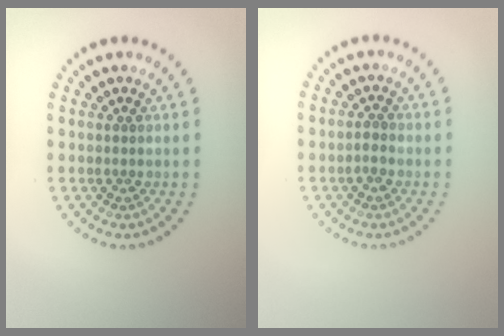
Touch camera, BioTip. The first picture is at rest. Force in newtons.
{"total": 0.7, "press": 0.7, "slide": 0.2}